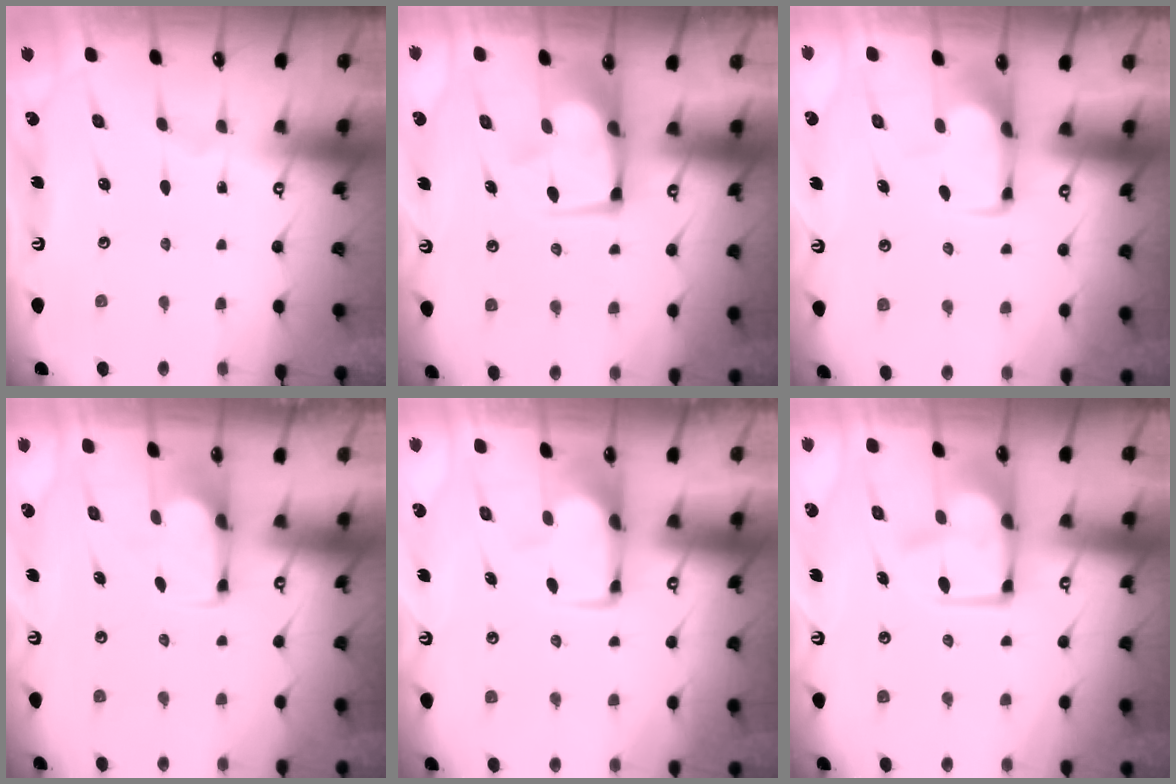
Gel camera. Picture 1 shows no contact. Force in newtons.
{"total": 2.9, "press": 2.8, "slide": 0.8}
{"total": 2.0, "press": 2.0, "slide": 0.4}
{"total": 2.6, "press": 2.5, "slide": 1.0}
{"total": 1.8, "press": 1.7, "slide": 0.4}
{"total": 3.4, "press": 3.3, "slide": 0.8}